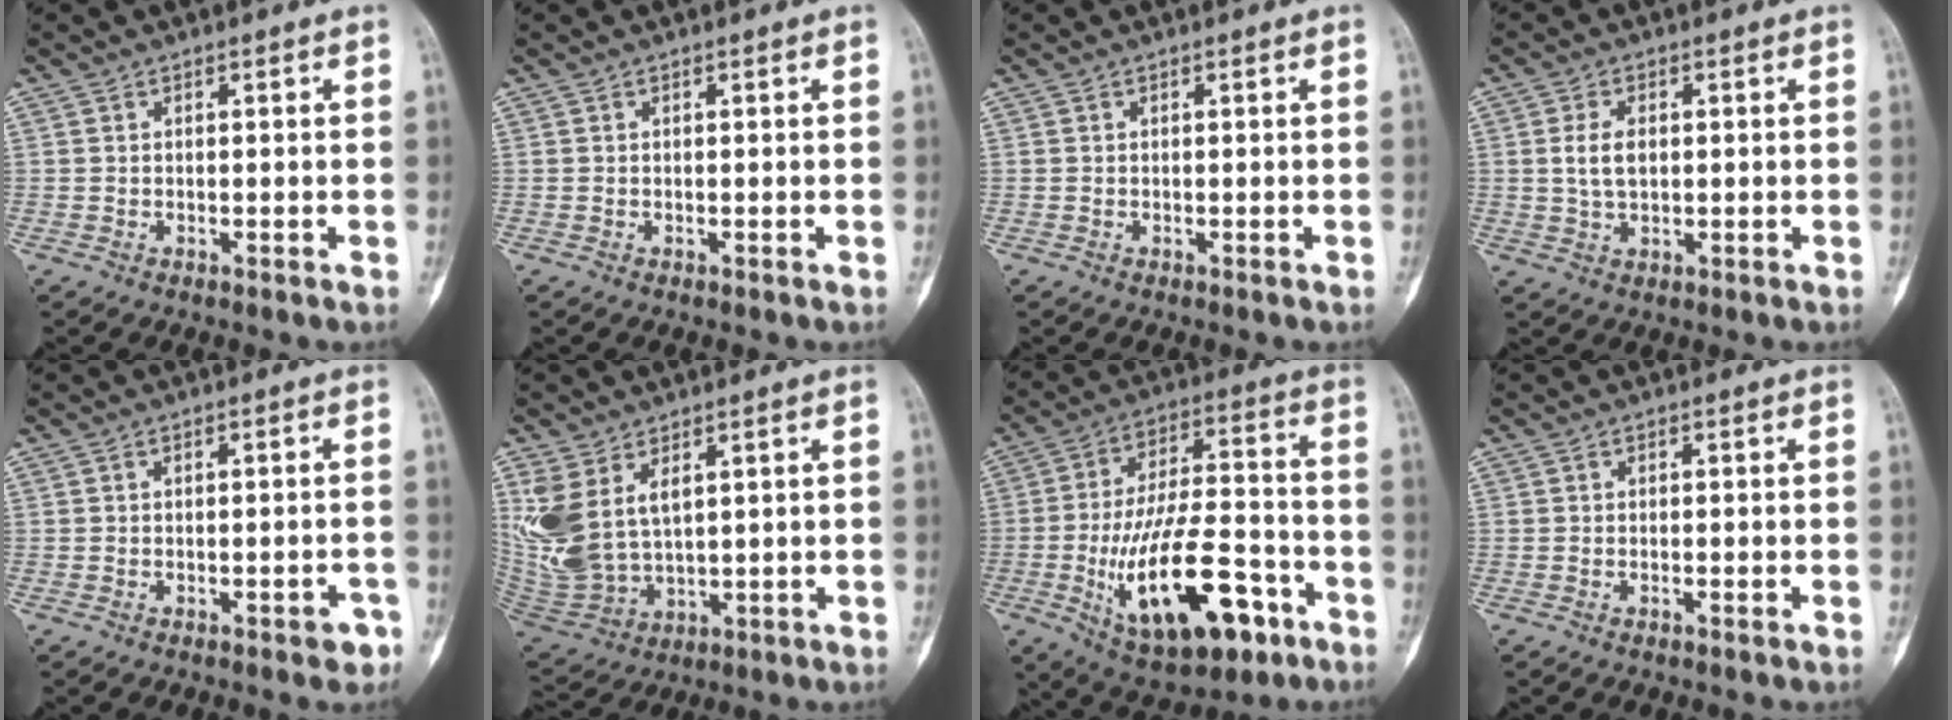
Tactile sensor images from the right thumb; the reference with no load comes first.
{"total": 0.0}
{"total": 0.0}
{"total": 4.6, "force": [0.5, 2.7, 3.7], "torque": [-0.070, 0.000, 0.011]}
{"total": 3.0, "force": [-1.7, 1.3, 2.0], "torque": [-0.016, 0.014, -0.019]}
{"total": 11.8, "force": [4.1, 6.9, 8.7], "torque": [-0.186, -0.014, 0.103]}
{"total": 22.7, "force": [-8.5, 10.0, 18.5], "torque": [-0.307, 0.036, -0.123]}
{"total": 0.6, "force": [-0.3, 0.1, 0.5], "torque": [-0.014, 0.005, -0.003]}